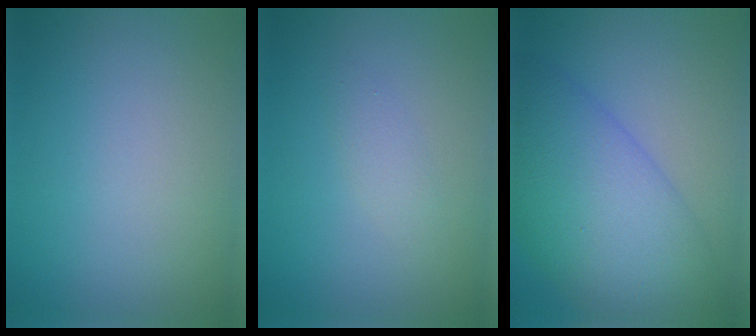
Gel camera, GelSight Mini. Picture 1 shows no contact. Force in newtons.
{"total": 1.1, "press": 1.1, "slide": 0.0}
{"total": 9.9, "press": 9.9, "slide": 0.3}